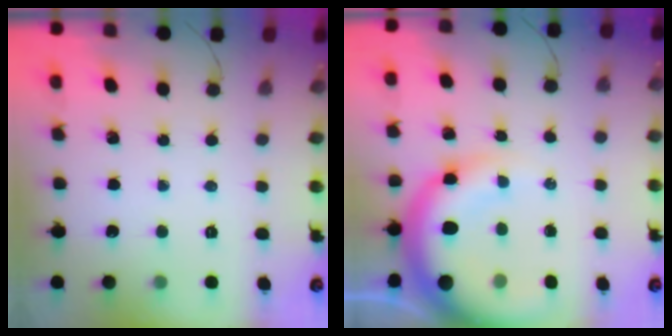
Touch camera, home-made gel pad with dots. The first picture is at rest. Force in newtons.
{"total": 13.4, "press": 13.1, "slide": 2.6}